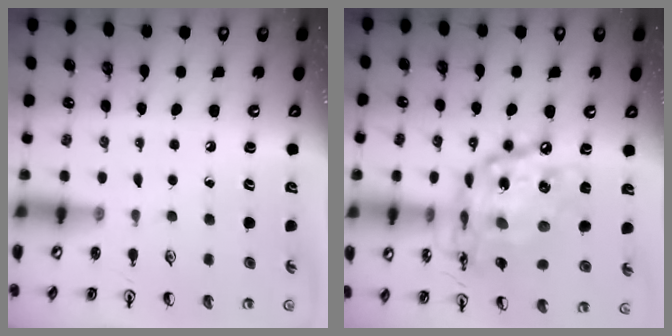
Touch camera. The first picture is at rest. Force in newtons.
{"total": 21.7, "press": 21.6, "slide": 1.8}